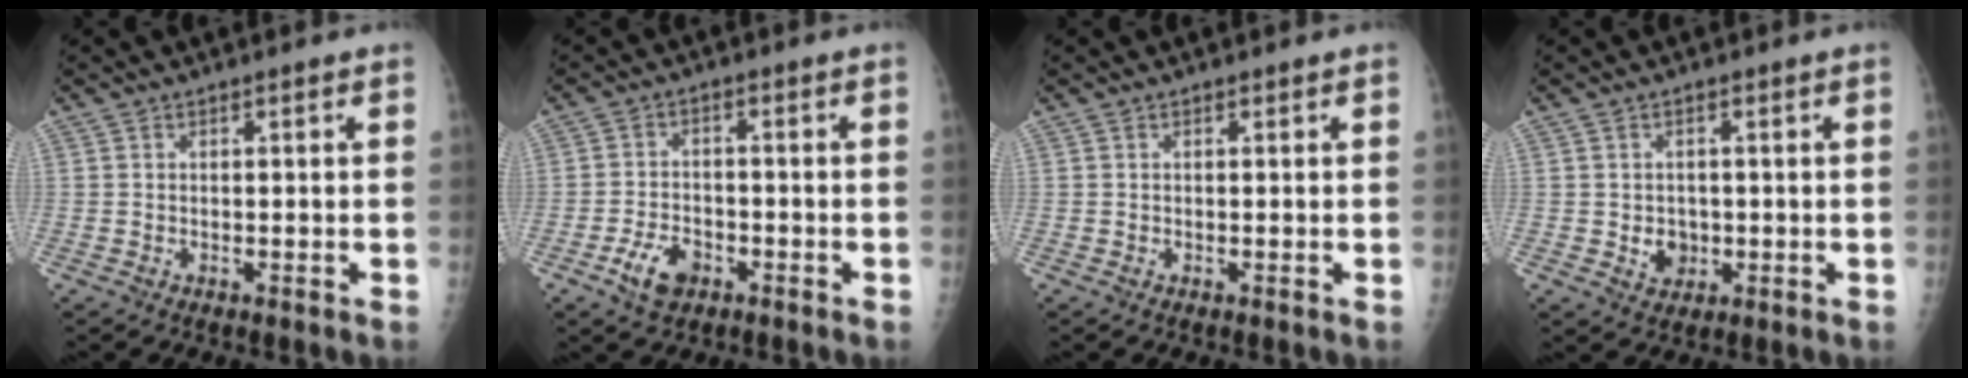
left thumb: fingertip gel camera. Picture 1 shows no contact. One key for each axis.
{"total": 5.9, "fx": -3.0, "fy": 3.8, "fz": 3.4, "tx": -0.055, "ty": 0.014, "tz": -0.050}
{"total": 0.0}
{"total": 3.6, "fx": -0.3, "fy": 3.2, "fz": 1.7, "tx": -0.008, "ty": 0.001, "tz": 0.005}